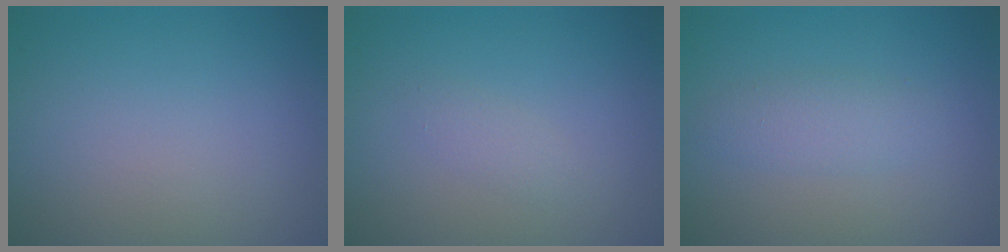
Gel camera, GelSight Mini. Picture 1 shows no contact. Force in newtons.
{"total": 1.0, "press": 1.0, "slide": 0.1}
{"total": 2.0, "press": 2.0, "slide": 0.0}